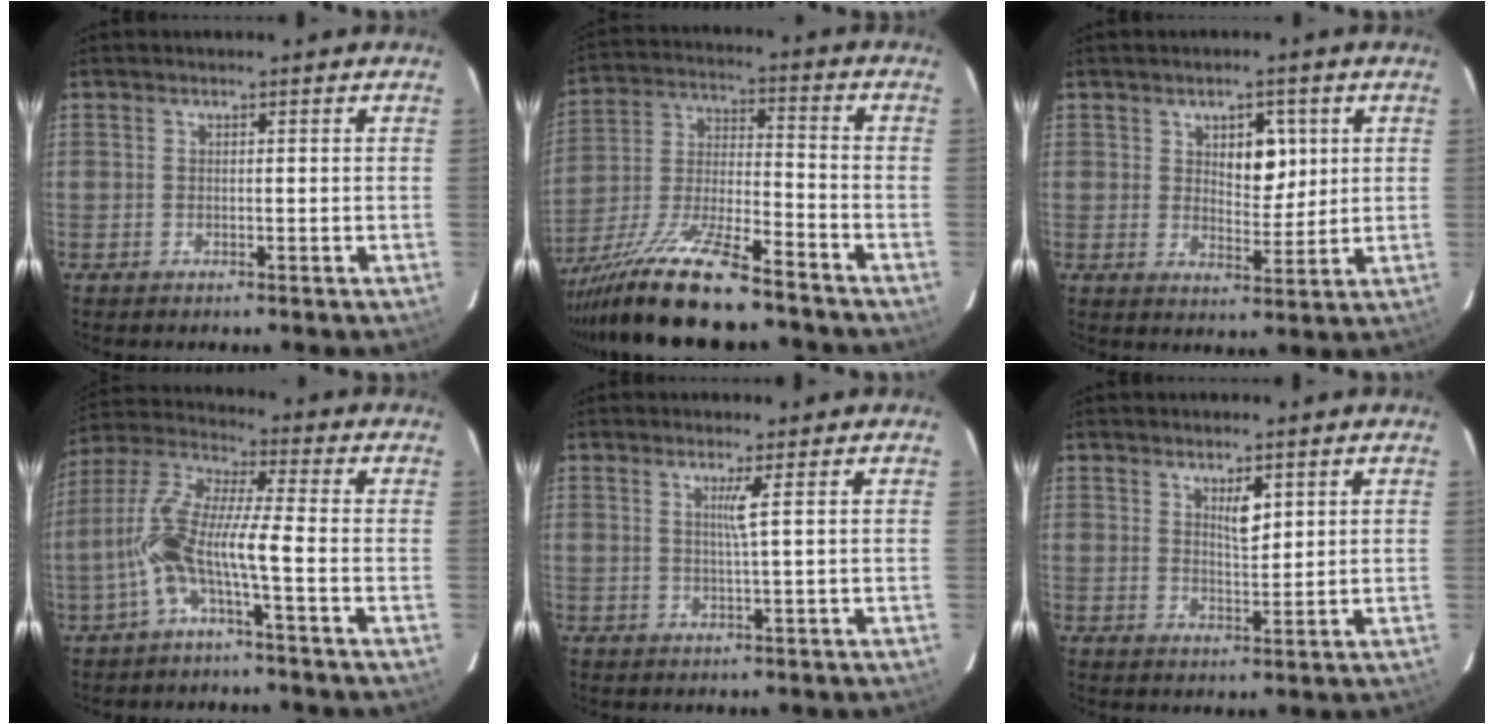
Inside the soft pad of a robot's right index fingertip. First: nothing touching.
{"total": 16.6, "force": [-13.4, 1.8, 9.6], "torque": [-0.204, -0.022, -0.245]}
{"total": 5.7, "force": [2.0, 3.0, 4.4], "torque": [-0.061, 0.002, 0.035]}
{"total": 10.2, "force": [-3.4, 0.4, 9.6], "torque": [-0.211, 0.021, -0.074]}
{"total": 2.1, "force": [0.6, -0.8, 1.8], "torque": [-0.034, -0.007, 0.013]}
{"total": 3.2, "force": [1.6, 0.9, 2.6], "torque": [-0.047, -0.004, 0.032]}